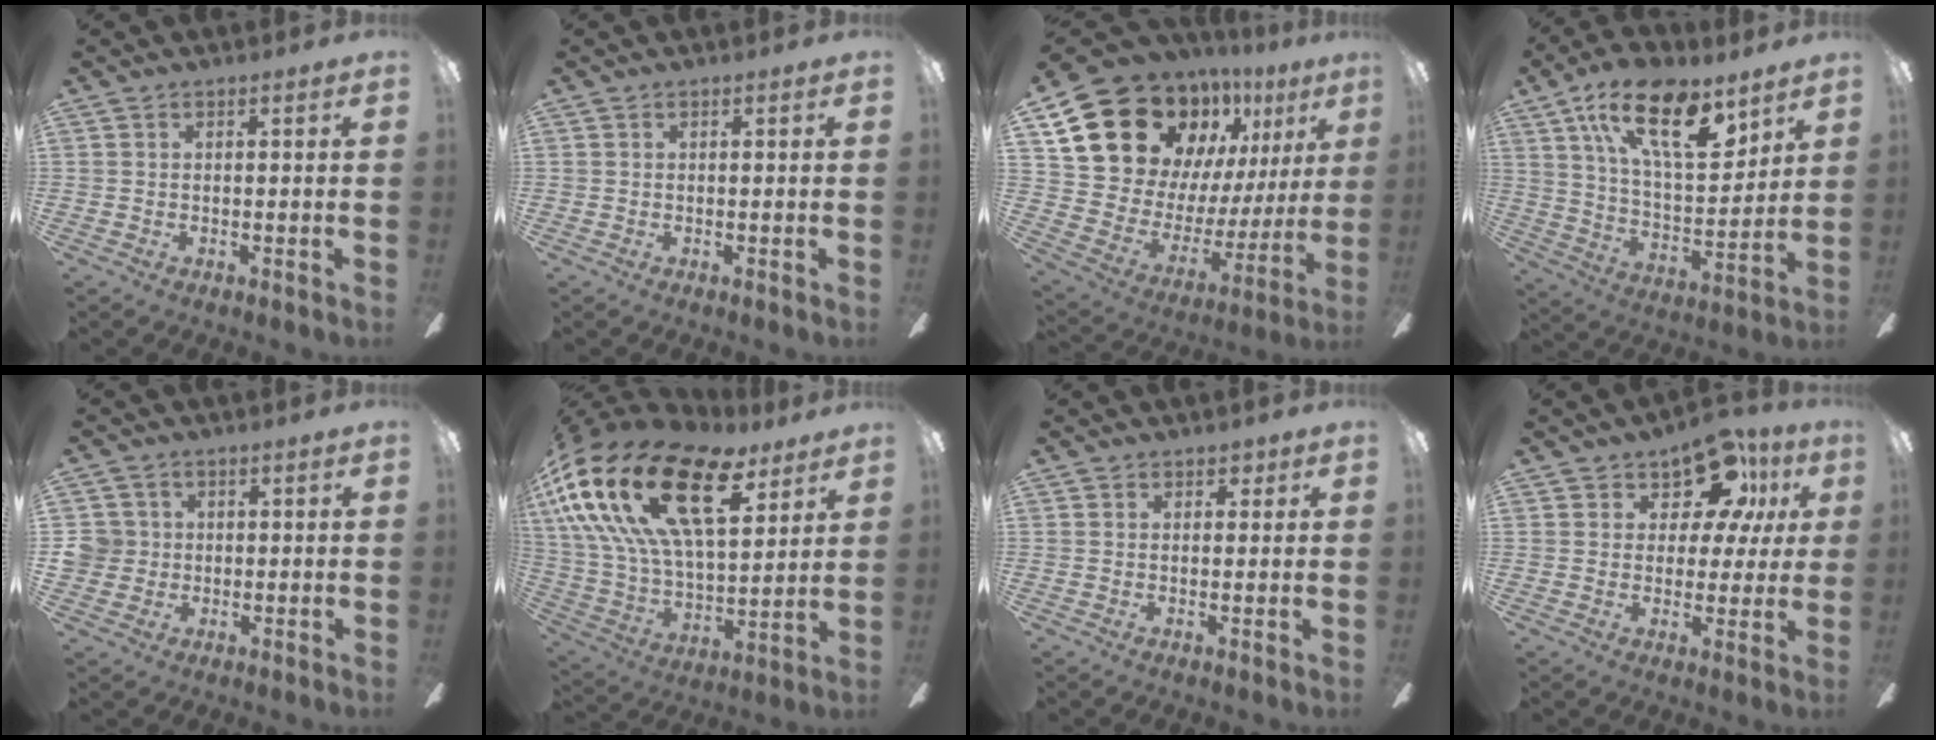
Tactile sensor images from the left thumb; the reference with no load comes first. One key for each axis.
{"total": 0.0}
{"total": 22.7, "fx": 14.8, "fy": 13.4, "fz": 10.7, "tx": -0.193, "ty": -0.091, "tz": 0.285}
{"total": 21.2, "fx": 11.9, "fy": 9.2, "fz": 14.9, "tx": -0.245, "ty": -0.048, "tz": 0.203}
{"total": 5.8, "fx": 0.5, "fy": 5.6, "fz": 1.2, "tx": -0.036, "ty": 0.012, "tz": 0.012}
{"total": 28.3, "fx": 13.9, "fy": 13.6, "fz": 20.5, "tx": -0.409, "ty": -0.075, "tz": 0.244}
{"total": 1.9, "fx": 0.9, "fy": 1.4, "fz": 1.0, "tx": -0.003, "ty": 0.000, "tz": 0.012}
{"total": 12.2, "fx": 7.3, "fy": 6.8, "fz": 6.9, "tx": -0.106, "ty": -0.032, "tz": 0.131}